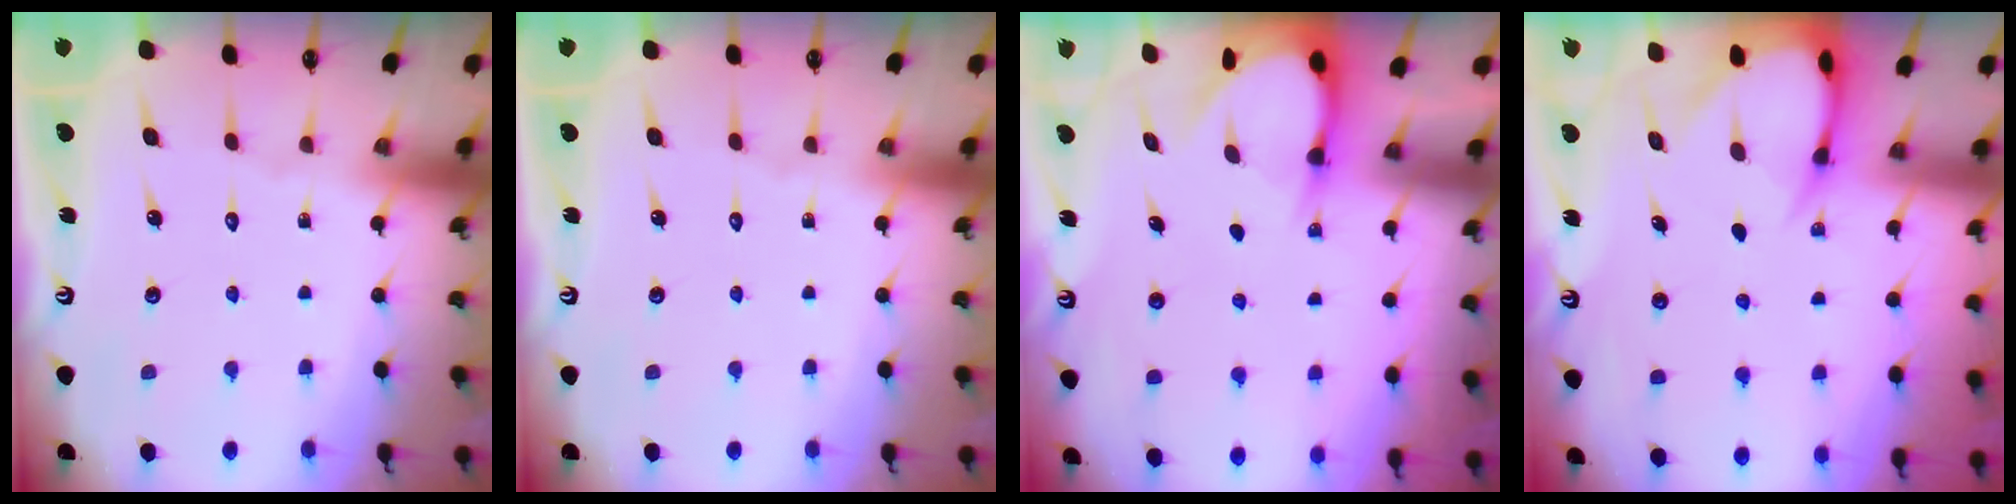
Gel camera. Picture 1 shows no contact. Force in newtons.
{"total": 0.0}
{"total": 4.7, "press": 4.6, "slide": 0.5}
{"total": 5.1, "press": 5.1, "slide": 0.5}